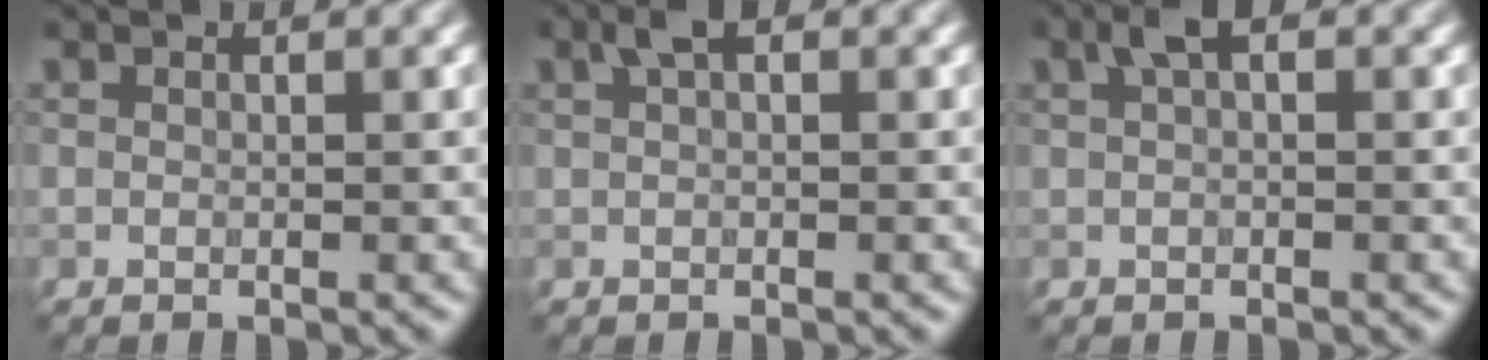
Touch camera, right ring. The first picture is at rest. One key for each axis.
{"total": 1.5, "fx": 0.6, "fy": 0.6, "fz": 1.2, "tx": -0.024, "ty": 0.005, "tz": 0.010}
{"total": 1.7, "fx": 0.6, "fy": 0.7, "fz": 1.5, "tx": -0.029, "ty": 0.005, "tz": 0.009}